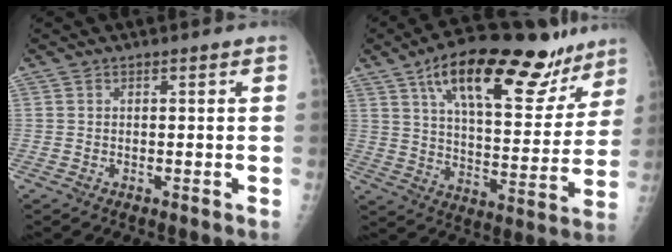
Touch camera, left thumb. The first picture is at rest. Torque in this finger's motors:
{"motor_torque": [0.49, 0.54, 1.57, -1.21, 0.40]}